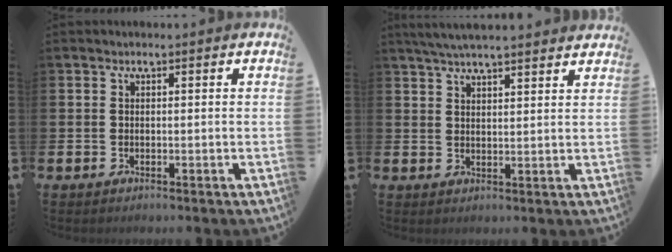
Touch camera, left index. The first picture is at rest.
{"total": 4.6, "force": [4.5, 0.2, 1.3], "torque": [-0.036, -0.013, 0.081]}